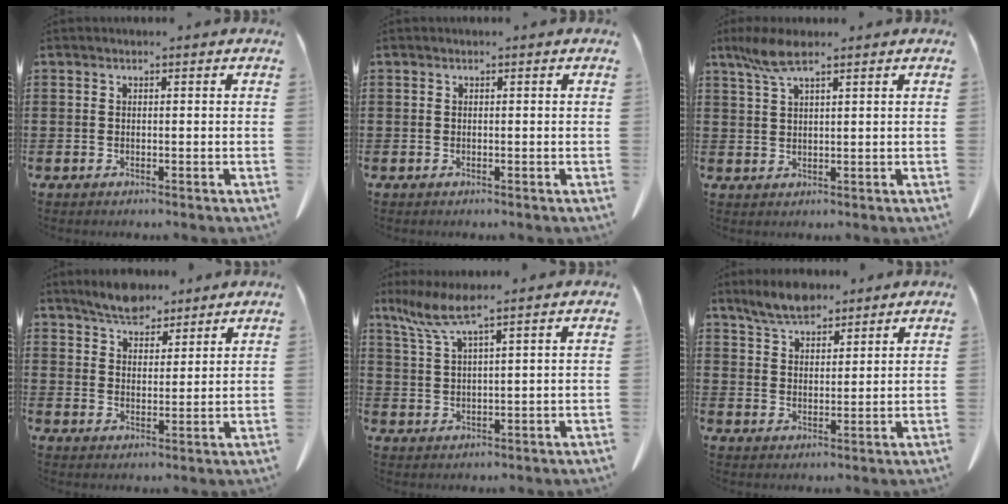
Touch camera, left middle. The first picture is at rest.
{"total": 0.0}
{"total": 5.1, "force": [3.3, 1.1, 3.8], "torque": [-0.087, 0.000, 0.057]}
{"total": 5.7, "force": [5.2, 1.9, 1.3], "torque": [-0.042, -0.013, 0.099]}
{"total": 6.1, "force": [4.0, 0.5, 4.5], "torque": [-0.115, -0.016, 0.066]}
{"total": 5.9, "force": [5.1, 2.2, 2.2], "torque": [-0.059, -0.005, 0.095]}